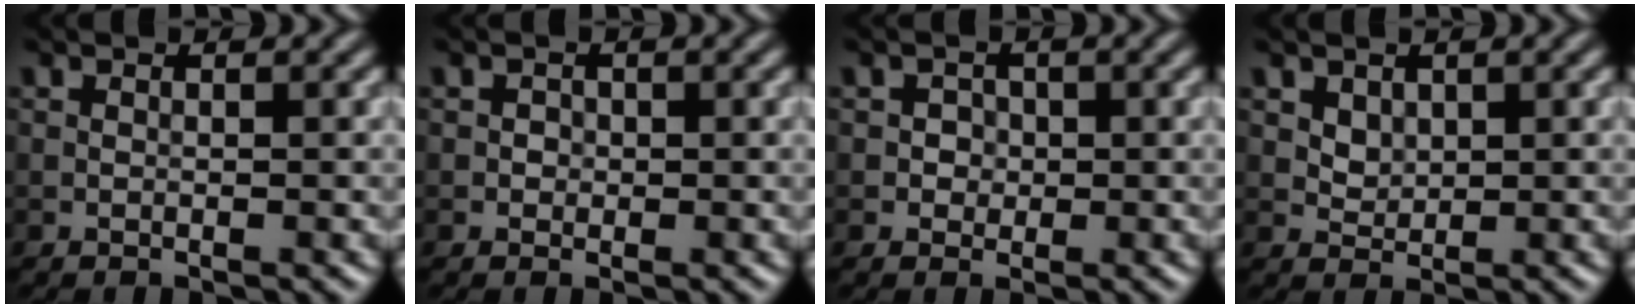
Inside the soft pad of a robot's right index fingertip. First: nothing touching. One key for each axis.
{"total": 0.8, "fx": 0.0, "fy": 0.7, "fz": 0.2, "tx": 0.002, "ty": -0.002, "tz": -0.002}
{"total": 1.3, "fx": 0.0, "fy": 1.2, "fz": 0.4, "tx": 0.010, "ty": 0.002, "tz": -0.002}
{"total": 1.5, "fx": 0.7, "fy": 1.2, "fz": 0.7, "tx": -0.012, "ty": -0.008, "tz": 0.021}